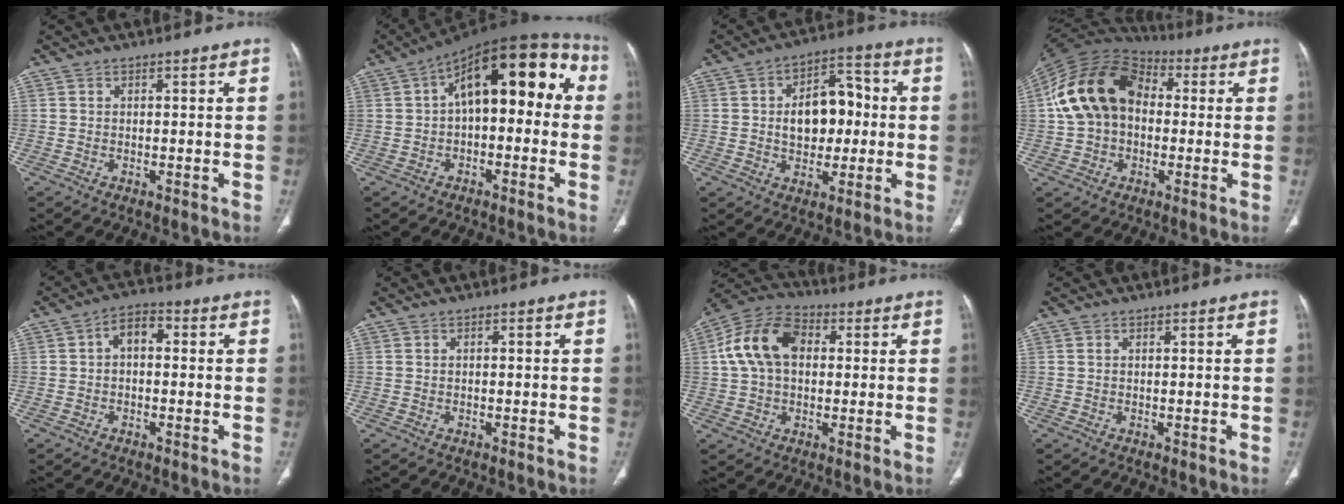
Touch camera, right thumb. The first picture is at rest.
{"total": 19.0, "force": [2.5, 9.4, 16.3], "torque": [-0.192, 0.052, 0.022]}
{"total": 12.1, "force": [0.3, 8.1, 9.0], "torque": [-0.100, 0.028, 0.004]}
{"total": 17.6, "force": [1.5, 12.8, 12.0], "torque": [-0.214, 0.038, 0.015]}
{"total": 5.0, "force": [0.4, 3.1, 3.9], "torque": [-0.054, 0.020, -0.004]}
{"total": 0.7, "force": [0.2, 0.2, 0.6], "torque": [-0.013, 0.002, 0.003]}
{"total": 13.3, "force": [2.2, 9.1, 9.5], "torque": [-0.173, 0.029, 0.030]}
{"total": 0.0}